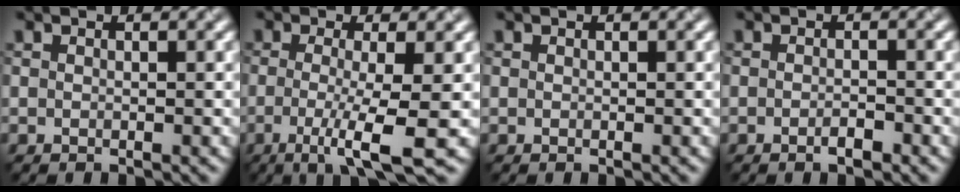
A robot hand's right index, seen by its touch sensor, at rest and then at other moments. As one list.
[{"total": 5.4, "force": [-1.6, 0.9, 5.0], "torque": [-0.092, -0.010, -0.020]}, {"total": 0.0}, {"total": 1.2, "force": [-1.0, 0.0, 0.6], "torque": [-0.013, 0.003, -0.011]}]